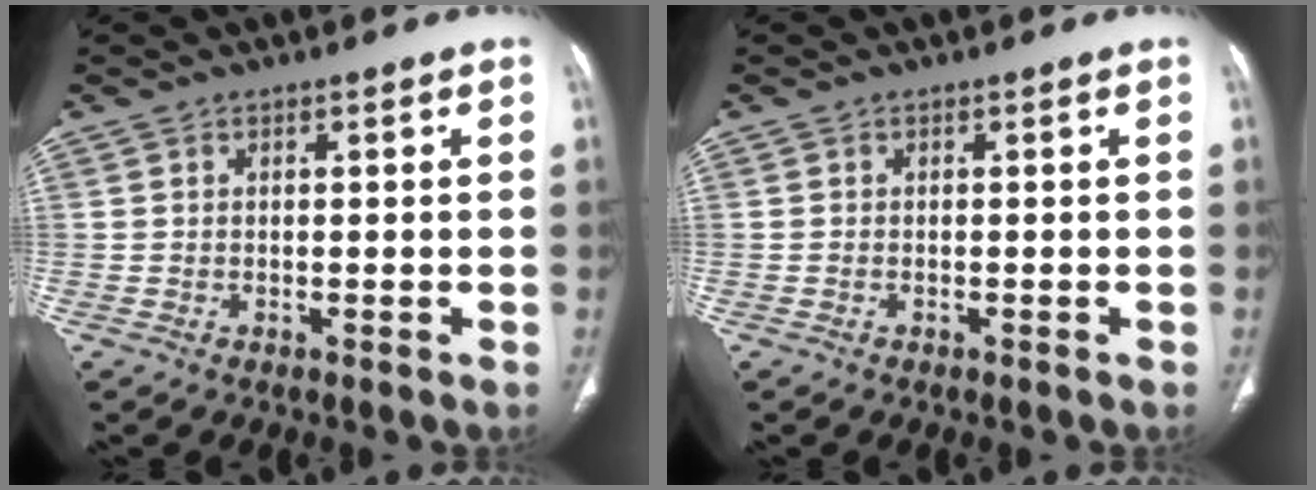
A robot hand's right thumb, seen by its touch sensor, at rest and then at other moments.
{"total": 0.0}